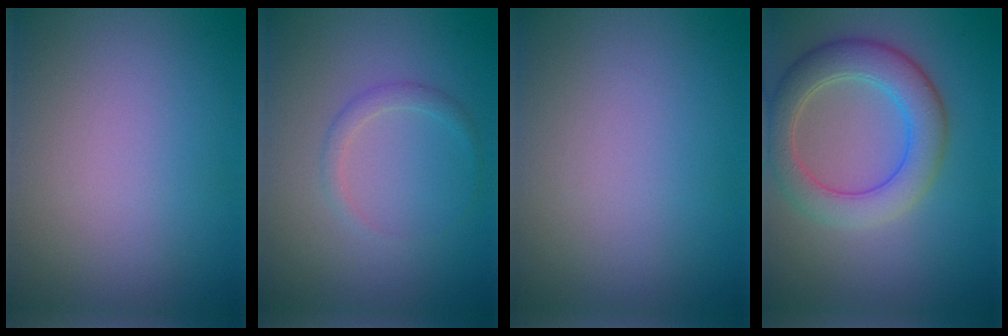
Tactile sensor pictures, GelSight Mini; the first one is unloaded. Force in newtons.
{"total": 1.2, "press": 1.2, "slide": 0.1}
{"total": 0.0}
{"total": 5.4, "press": 5.4, "slide": 0.4}